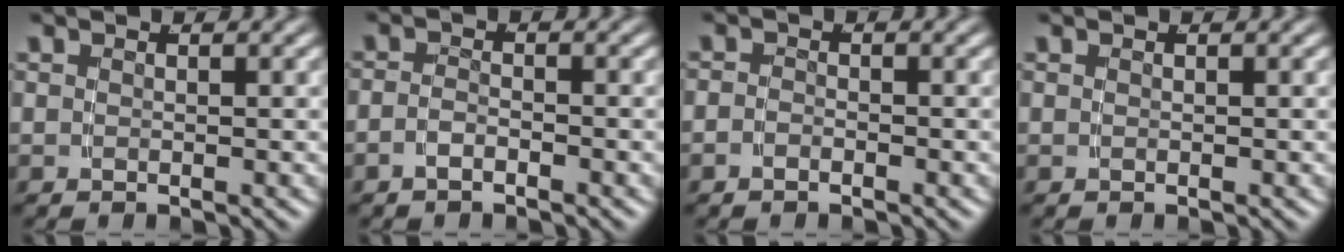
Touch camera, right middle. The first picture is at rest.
{"total": 1.5, "force": [-1.3, 0.6, 0.6], "torque": [-0.016, -0.003, -0.024]}
{"total": 1.1, "force": [-0.9, 0.6, 0.3], "torque": [-0.005, -0.004, -0.019]}
{"total": 0.0}